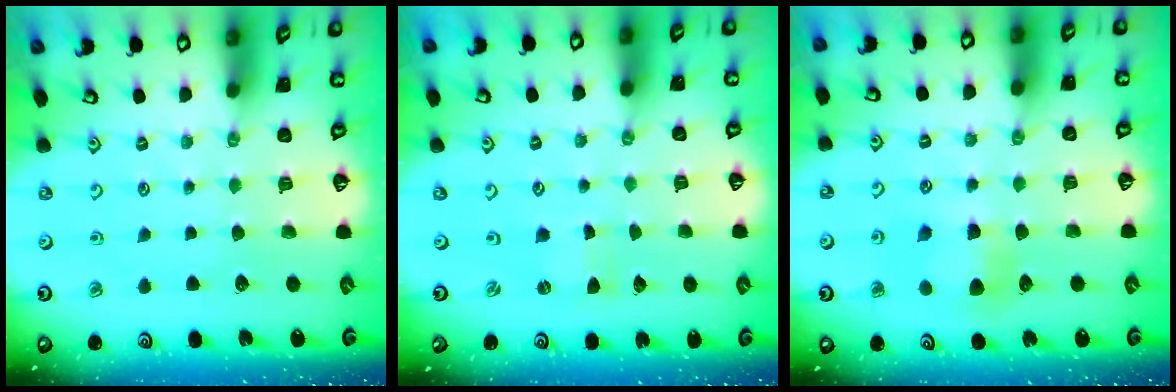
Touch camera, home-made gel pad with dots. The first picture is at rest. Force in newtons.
{"total": 0.0}
{"total": 5.8, "press": 5.8, "slide": 0.1}